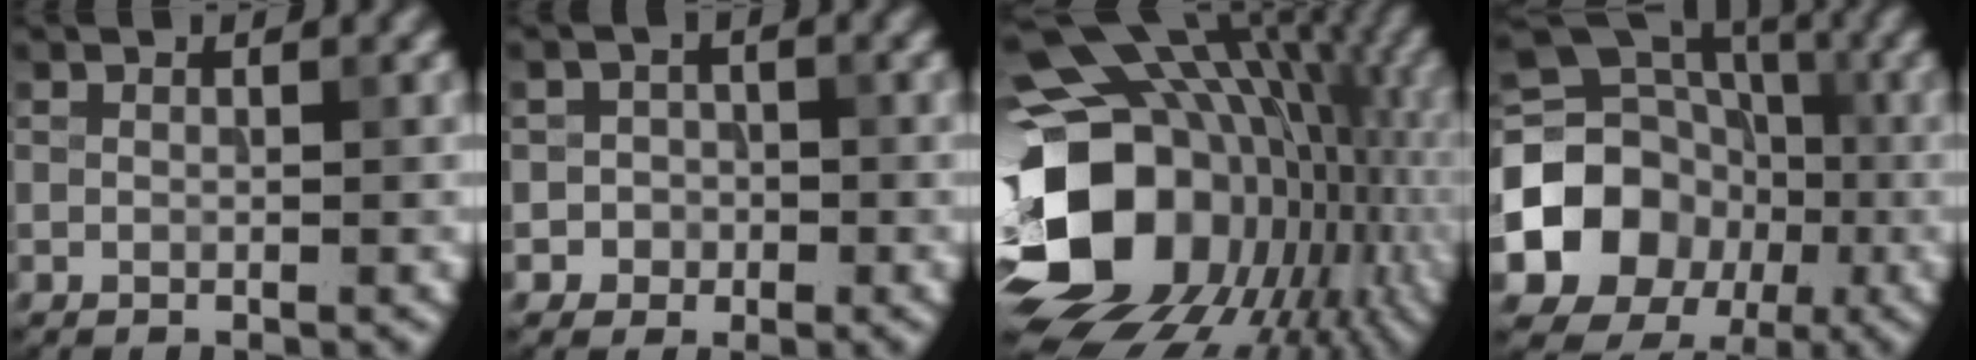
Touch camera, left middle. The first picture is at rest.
{"total": 2.2, "force": [-0.7, 2.1, 0.1], "torque": [0.025, 0.005, -0.018]}
{"total": 20.6, "force": [-2.4, 15.9, 13.0], "torque": [-0.242, -0.009, -0.018]}
{"total": 11.4, "force": [-2.5, 9.8, 5.2], "torque": [-0.111, -0.013, -0.050]}